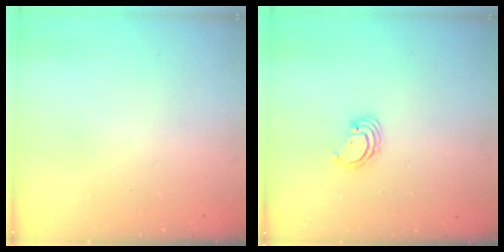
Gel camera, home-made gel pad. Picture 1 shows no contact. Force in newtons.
{"total": 3.4, "press": 3.4, "slide": 0.3}